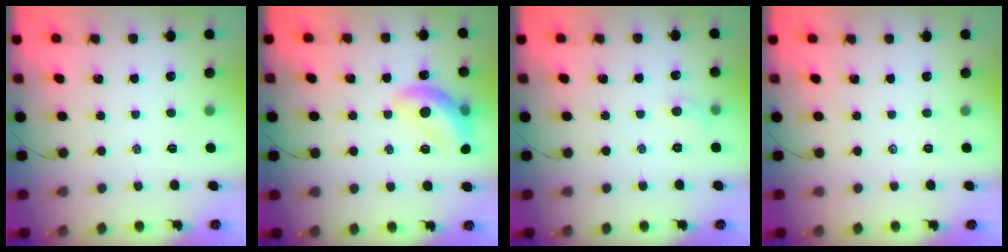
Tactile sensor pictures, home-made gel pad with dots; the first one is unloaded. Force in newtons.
{"total": 13.5, "press": 13.4, "slide": 1.8}
{"total": 4.0, "press": 3.8, "slide": 1.3}
{"total": 0.0}